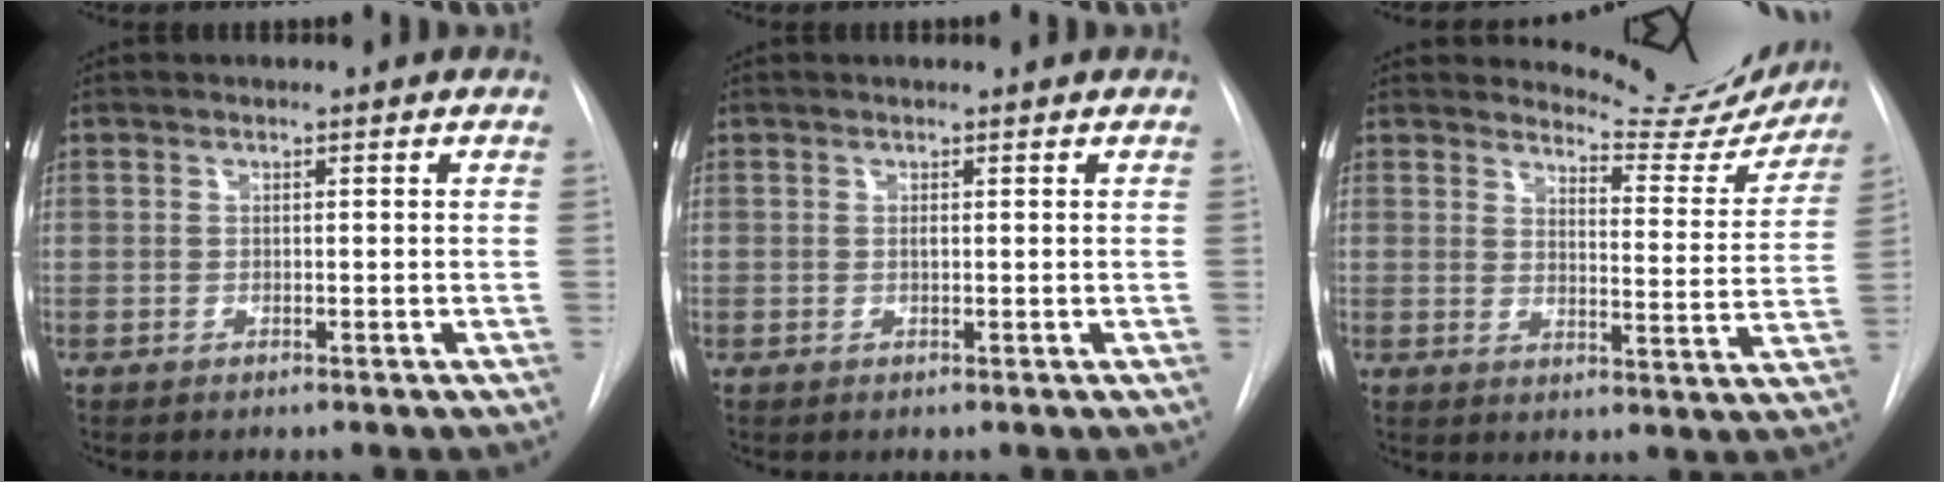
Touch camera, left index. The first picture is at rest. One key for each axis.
{"total": 0.6, "fx": 0.4, "fy": 0.1, "fz": 0.5, "tx": -0.013, "ty": 0.008, "tz": 0.008}
{"total": 11.7, "fx": 11.5, "fy": 2.0, "fz": 0.5, "tx": 0.003, "ty": -0.059, "tz": 0.127}